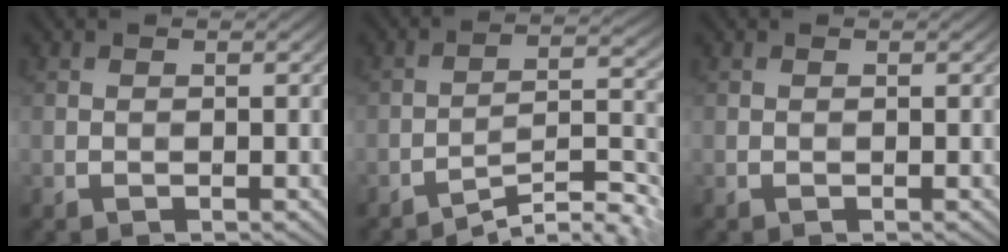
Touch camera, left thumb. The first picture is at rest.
{"total": 8.2, "force": [-5.9, 1.5, 5.4], "torque": [-0.083, 0.011, -0.097]}
{"total": 0.0}